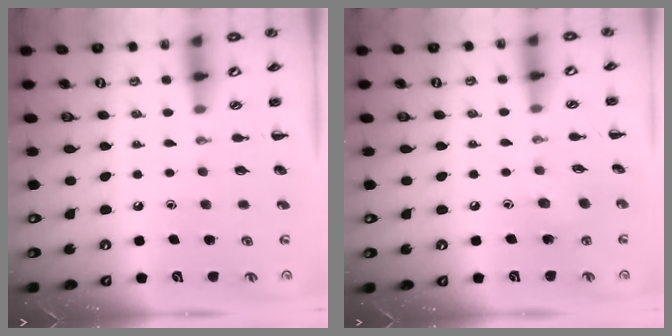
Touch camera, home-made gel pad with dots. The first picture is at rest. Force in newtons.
{"total": 5.3, "press": 5.2, "slide": 0.8}